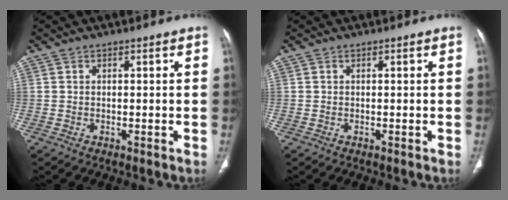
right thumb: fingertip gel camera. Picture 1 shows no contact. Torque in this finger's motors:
{"motor_torque": [0.00, 0.00, 0.00, 0.00, 0.00]}